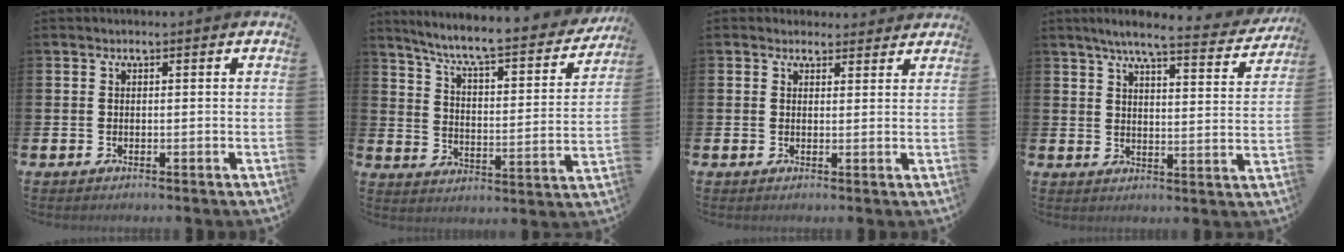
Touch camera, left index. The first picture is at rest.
{"total": 7.3, "force": [6.5, 0.8, 3.3], "torque": [-0.089, -0.051, 0.103]}
{"total": 2.3, "force": [2.1, 0.9, -0.1], "torque": [0.005, -0.006, 0.037]}
{"total": 6.4, "force": [5.7, 0.7, 2.9], "torque": [-0.064, -0.030, 0.093]}